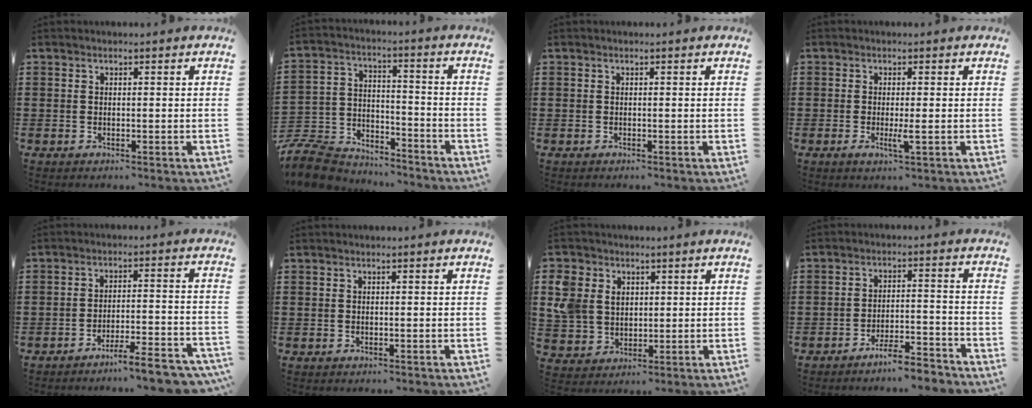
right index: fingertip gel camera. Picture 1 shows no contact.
{"total": 9.2, "force": [-8.8, 2.4, 1.7], "torque": [-0.051, 0.019, -0.178]}
{"total": 0.0}
{"total": 2.4, "force": [-0.6, 0.2, 2.3], "torque": [-0.047, -0.008, -0.012]}
{"total": 5.5, "force": [-4.7, -0.1, 2.8], "torque": [-0.043, -0.012, -0.087]}
{"total": 0.0}
{"total": 6.7, "force": [2.0, 5.7, 2.8], "torque": [-0.096, 0.013, 0.034]}
{"total": 5.0, "force": [-4.6, 0.1, 1.9], "torque": [-0.032, 0.002, -0.088]}